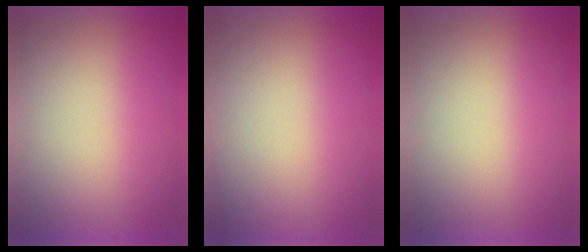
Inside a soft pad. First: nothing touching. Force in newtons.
{"total": 2.1}
{"total": 0.0}